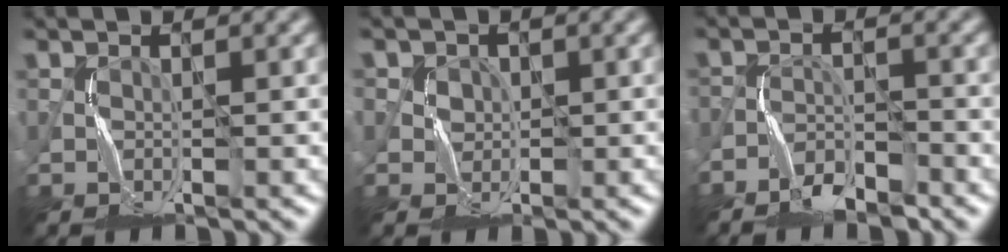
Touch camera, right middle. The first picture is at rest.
{"total": 3.0, "force": [1.2, 2.7, 0.7], "torque": [-0.021, 0.000, 0.024]}
{"total": 3.0, "force": [-2.9, 0.8, 0.6], "torque": [-0.007, 0.004, -0.059]}